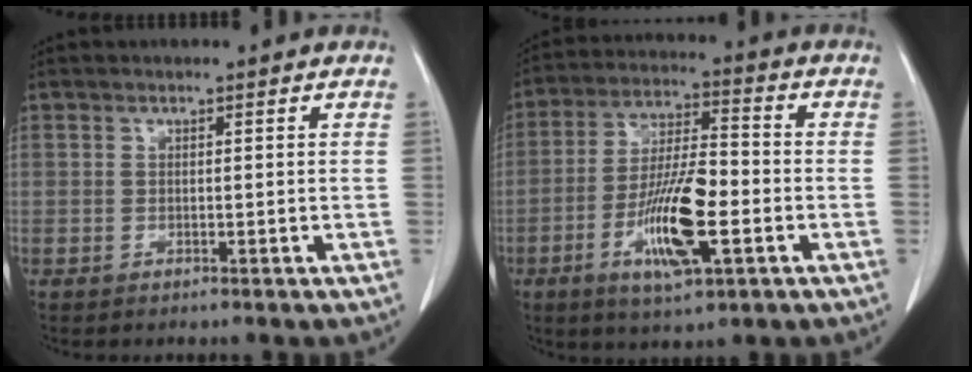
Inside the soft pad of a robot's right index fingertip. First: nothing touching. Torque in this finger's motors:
{"motor_torque": [1.72, -0.42, 0.36, 0.20]}